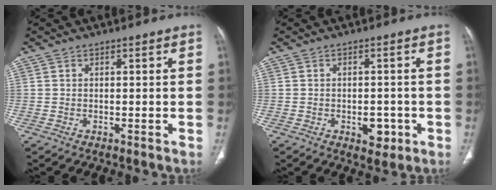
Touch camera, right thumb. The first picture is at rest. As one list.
[{"total": 4.3, "force": [-1.5, 2.7, 3.1], "torque": [-0.024, 0.003, -0.012]}]